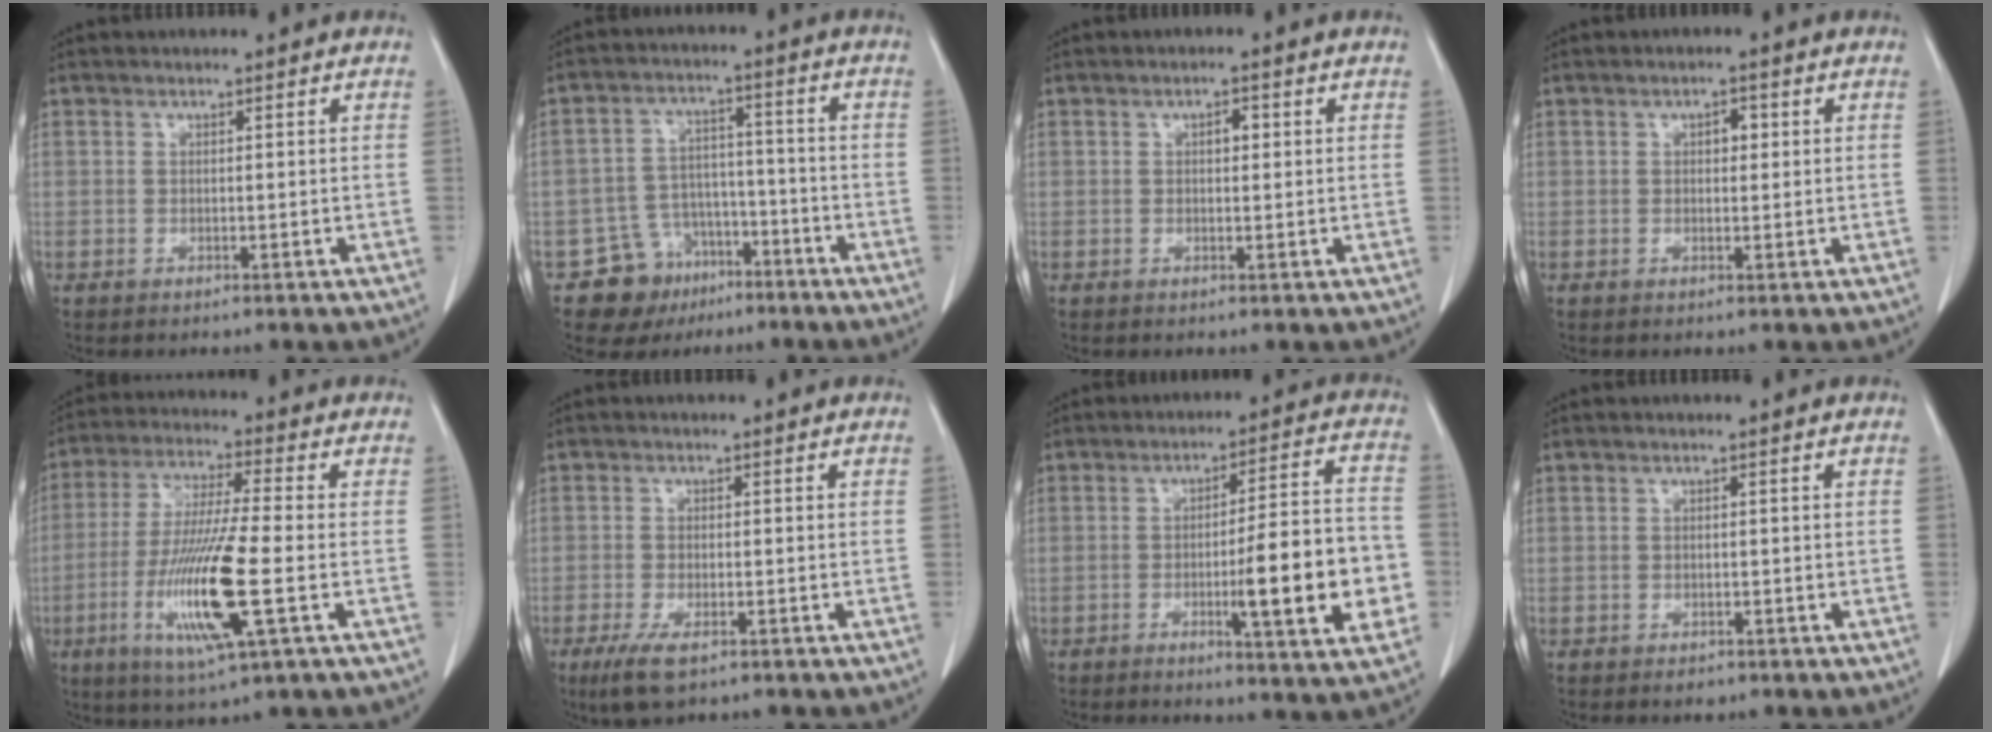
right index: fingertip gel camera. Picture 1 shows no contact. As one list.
[{"total": 8.4, "force": [-5.1, 6.5, 1.5], "torque": [-0.021, 0.024, -0.073]}, {"total": 1.6, "force": [0.4, 0.8, 1.4], "torque": [-0.021, 0.003, 0.004]}, {"total": 1.8, "force": [0.4, 1.0, 1.4], "torque": [-0.021, 0.004, 0.005]}, {"total": 14.2, "force": [-3.9, 0.6, 13.7], "torque": [-0.277, -0.021, -0.076]}, {"total": 4.9, "force": [-3.0, 1.5, 3.6], "torque": [-0.074, -0.011, -0.049]}, {"total": 14.6, "force": [-3.5, 1.3, 14.2], "torque": [-0.194, 0.003, -0.049]}, {"total": 1.1, "force": [-0.7, 0.8, 0.3], "torque": [-0.004, 0.001, -0.008]}]